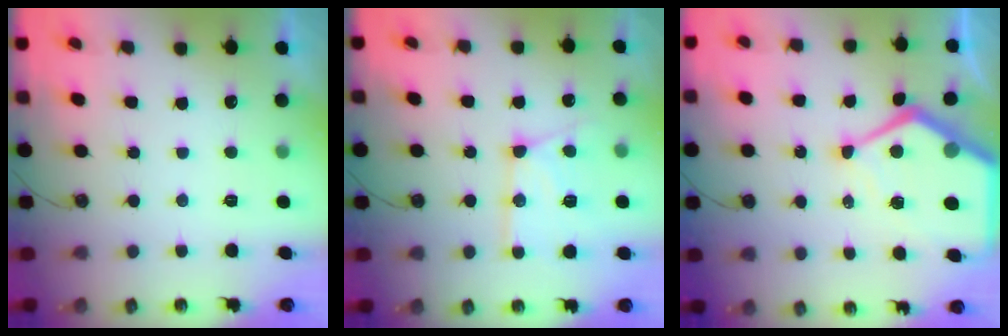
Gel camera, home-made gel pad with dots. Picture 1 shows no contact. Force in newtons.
{"total": 14.9, "press": 14.8, "slide": 1.6}
{"total": 18.4, "press": 18.3, "slide": 2.1}